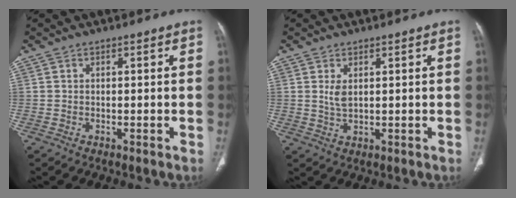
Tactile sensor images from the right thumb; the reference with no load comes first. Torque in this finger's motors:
{"motor_torque": [-0.05, -0.05, 0.21, 0.21, 0.00]}